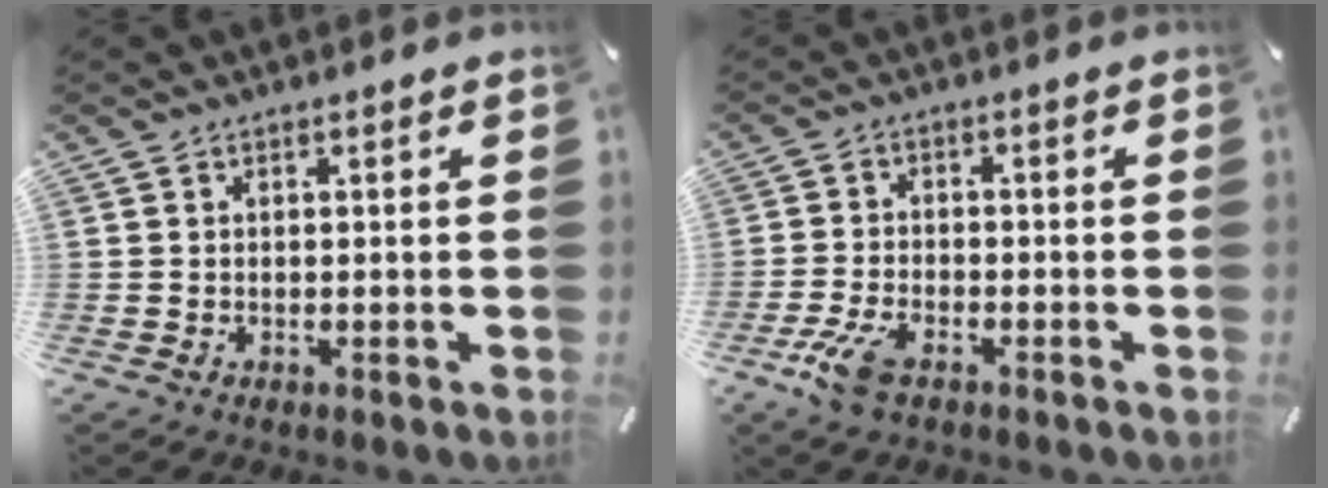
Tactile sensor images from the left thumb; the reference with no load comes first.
{"total": 6.3, "force": [-3.7, 2.5, 4.6], "torque": [-0.116, -0.001, -0.072]}